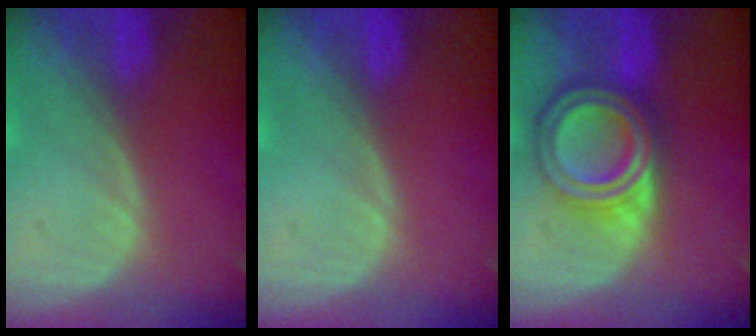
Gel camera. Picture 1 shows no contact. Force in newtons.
{"total": 0.0}
{"total": 8.1, "press": 8.1, "slide": 0.5}